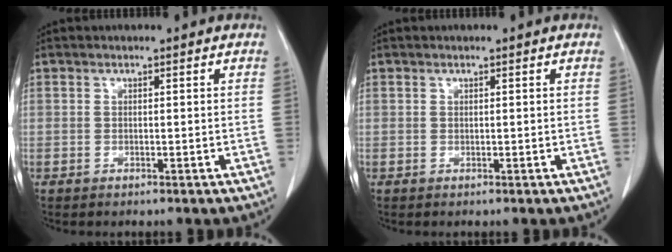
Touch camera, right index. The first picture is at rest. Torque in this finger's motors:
{"motor_torque": [0.00, 0.00, 0.01, 0.00]}